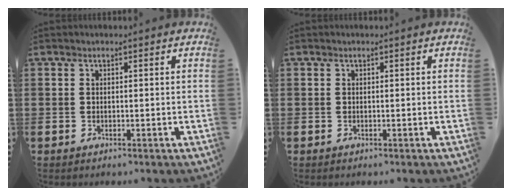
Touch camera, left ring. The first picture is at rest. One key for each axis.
{"total": 0.0}